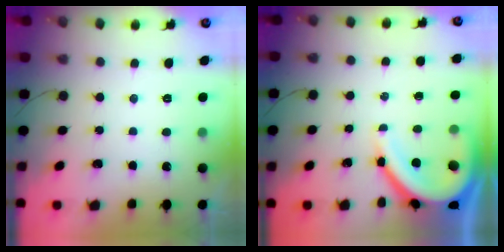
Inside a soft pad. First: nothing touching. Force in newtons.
{"total": 11.1, "press": 11.0, "slide": 1.1}